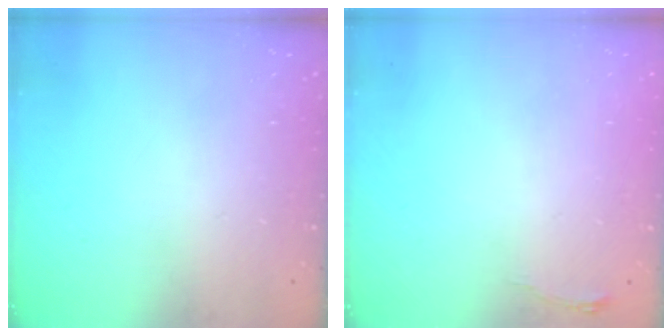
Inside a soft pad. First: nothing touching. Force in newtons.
{"total": 3.4, "press": 3.4, "slide": 0.5}